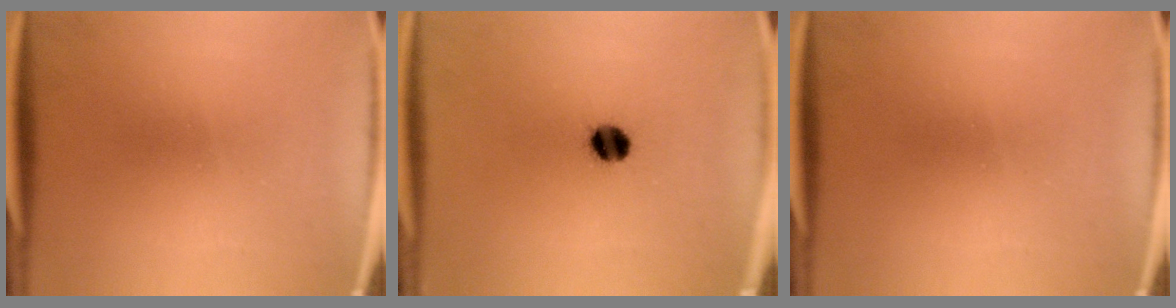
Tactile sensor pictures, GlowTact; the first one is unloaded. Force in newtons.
{"total": 5.0}
{"total": 0.0}